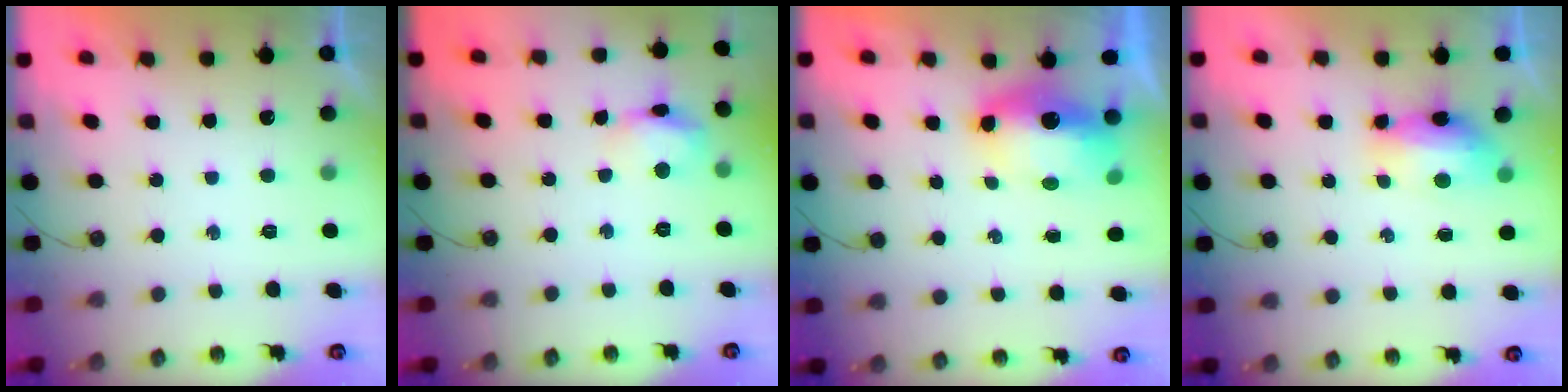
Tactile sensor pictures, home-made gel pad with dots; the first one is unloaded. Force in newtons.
{"total": 8.1, "press": 8.0, "slide": 0.9}
{"total": 7.9, "press": 7.9, "slide": 0.8}
{"total": 7.5, "press": 7.4, "slide": 1.1}